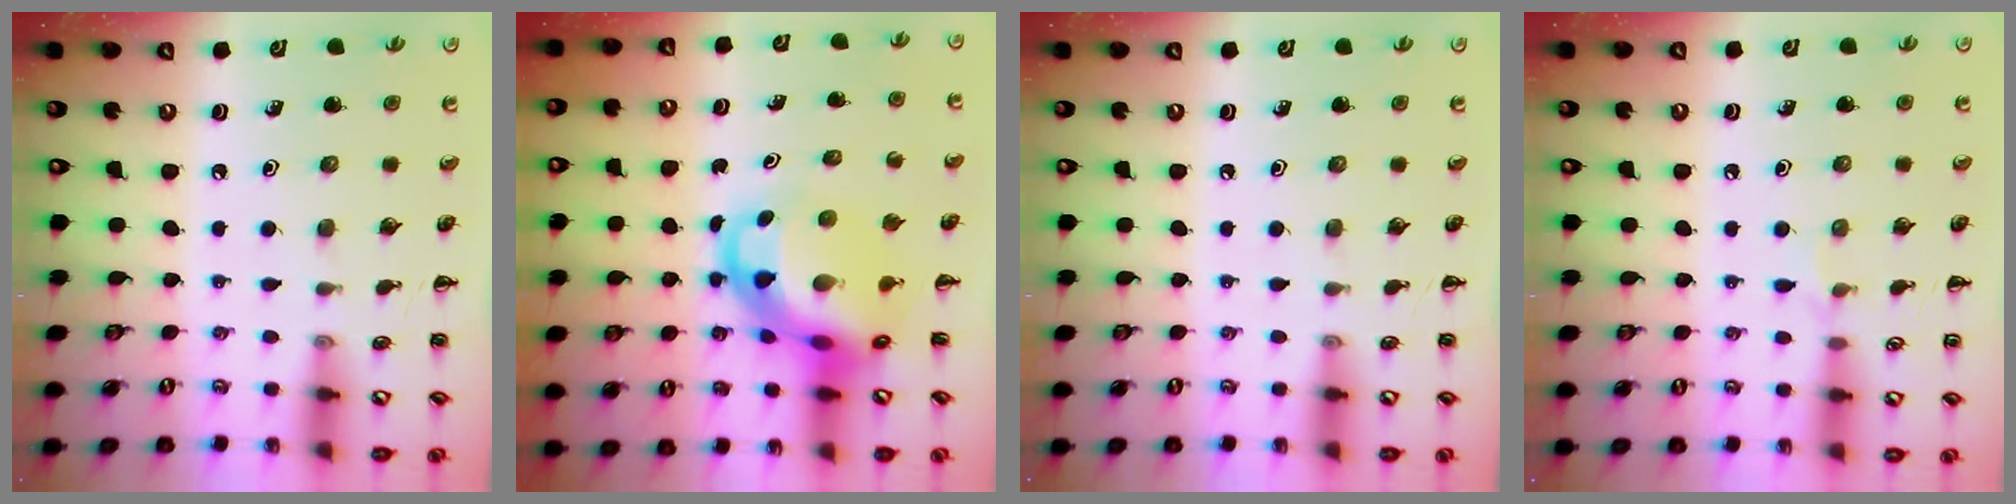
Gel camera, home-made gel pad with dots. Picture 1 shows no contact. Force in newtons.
{"total": 8.1, "press": 7.7, "slide": 2.2}
{"total": 0.0}
{"total": 4.0, "press": 3.7, "slide": 1.3}